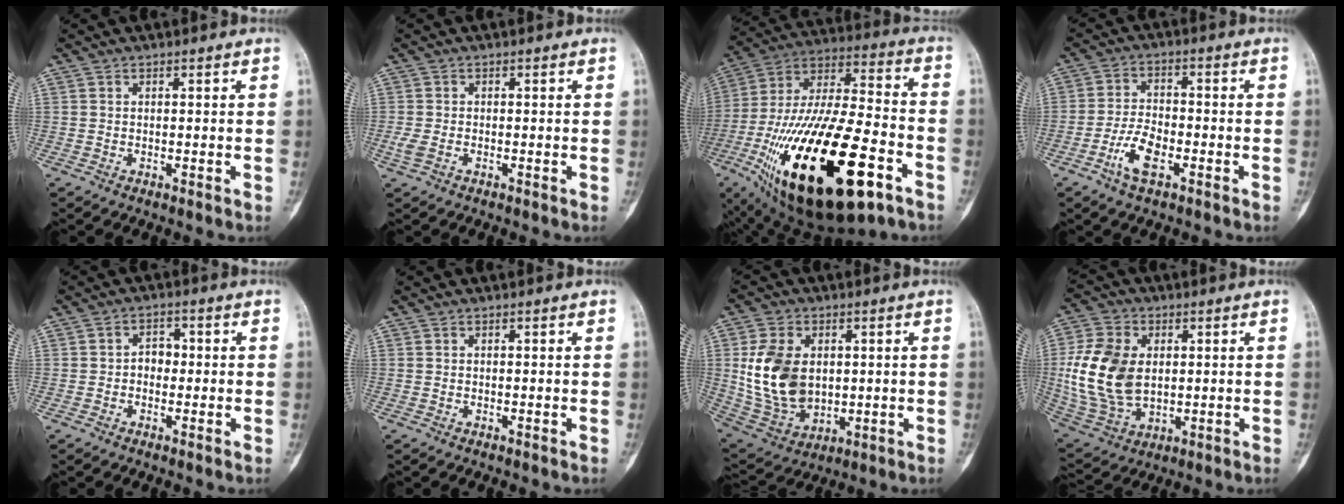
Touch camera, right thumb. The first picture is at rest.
{"total": 2.2, "force": [-0.8, 1.4, 1.6], "torque": [-0.047, 0.000, -0.016]}
{"total": 34.7, "force": [-14.5, 13.4, 28.5], "torque": [-0.540, 0.037, -0.234]}
{"total": 6.8, "force": [-3.3, 3.1, 5.1], "torque": [-0.098, 0.018, -0.065]}
{"total": 3.0, "force": [-0.4, 2.3, 1.8], "torque": [-0.009, 0.013, -0.014]}
{"total": 0.0}
{"total": 15.0, "force": [1.5, 10.3, 10.8], "torque": [-0.188, -0.011, 0.045]}
{"total": 15.9, "force": [0.9, 10.7, 11.8], "torque": [-0.229, -0.005, 0.028]}